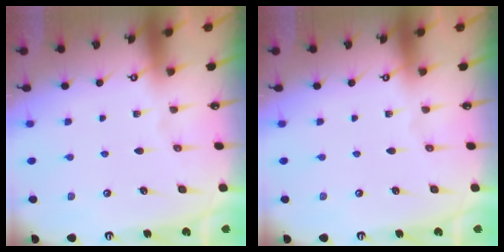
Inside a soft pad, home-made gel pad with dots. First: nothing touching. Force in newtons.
{"total": 0.0}